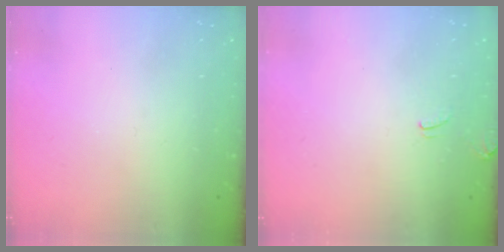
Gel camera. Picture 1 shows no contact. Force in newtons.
{"total": 0.0}